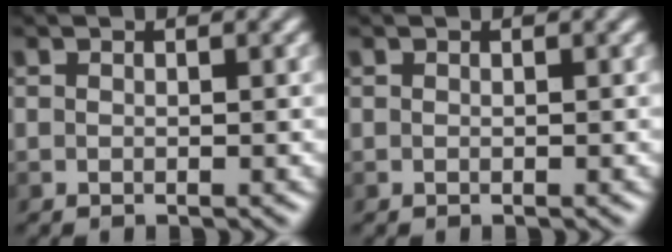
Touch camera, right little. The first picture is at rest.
{"total": 0.0}